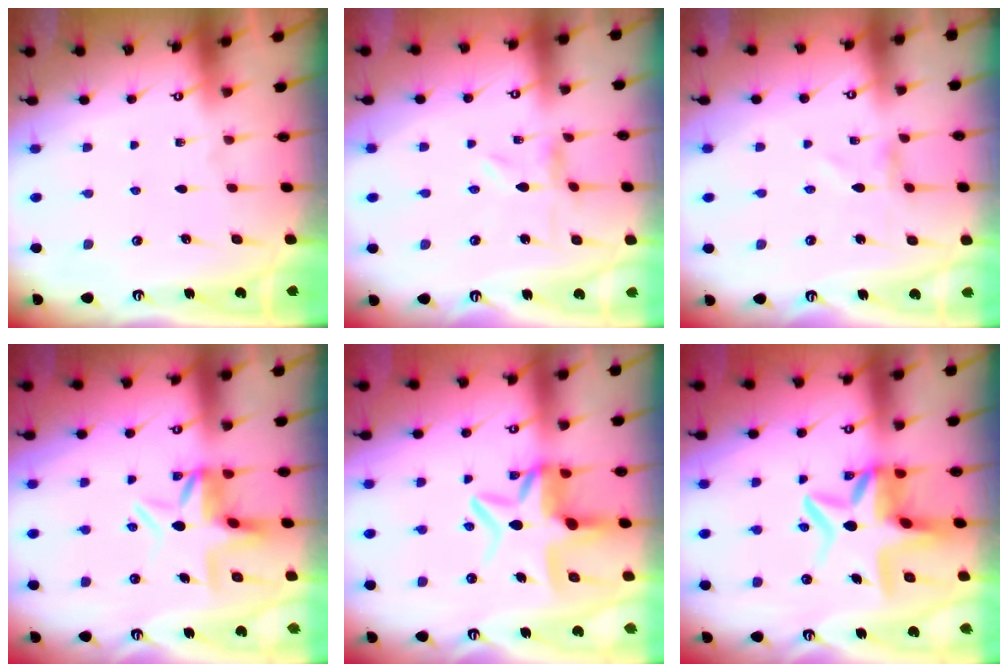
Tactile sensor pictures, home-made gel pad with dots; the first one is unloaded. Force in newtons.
{"total": 0.7, "press": 0.7, "slide": 0.2}
{"total": 0.7, "press": 0.7, "slide": 0.1}
{"total": 7.3, "press": 6.9, "slide": 2.4}
{"total": 10.0, "press": 9.8, "slide": 1.7}
{"total": 9.6, "press": 9.1, "slide": 3.0}